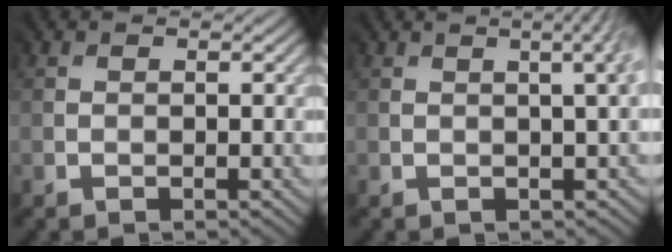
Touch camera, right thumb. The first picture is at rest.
{"total": 3.6, "force": [1.5, 1.1, 3.1], "torque": [-0.012, 0.028, -0.003]}